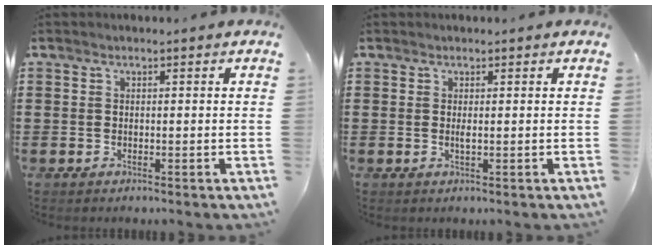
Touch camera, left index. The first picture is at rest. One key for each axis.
{"total": 0.9, "fx": 0.1, "fy": 0.1, "fz": 0.9, "tx": -0.019, "ty": -0.004, "tz": 0.003}